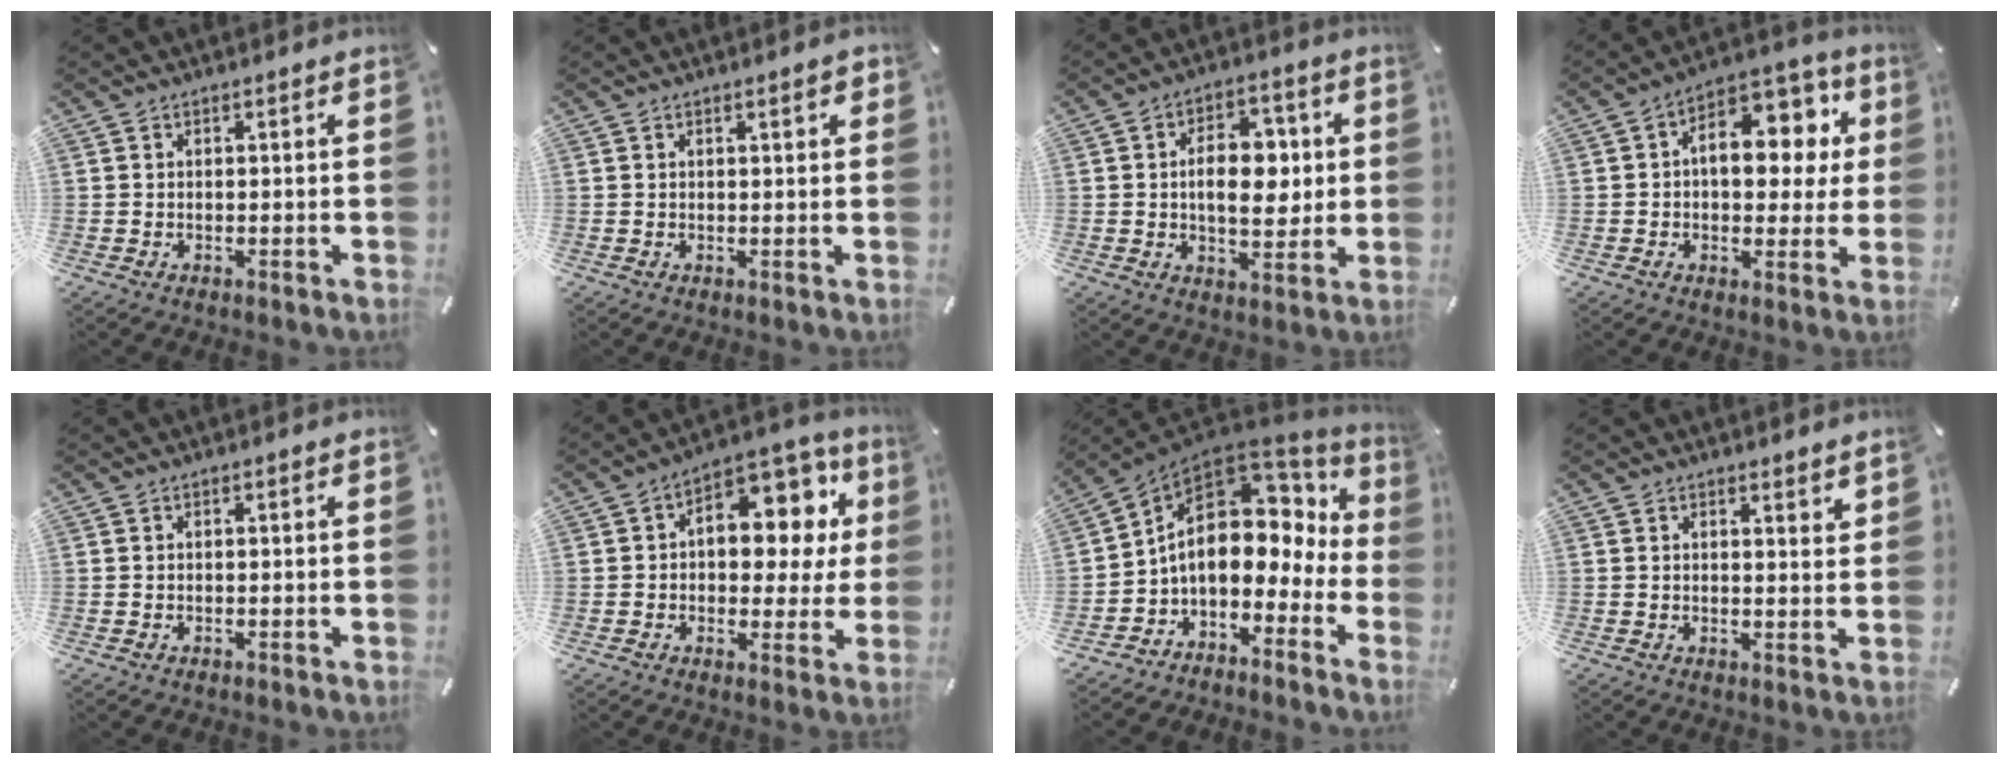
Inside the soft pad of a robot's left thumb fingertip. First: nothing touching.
{"total": 1.6, "force": [0.7, 0.4, 1.4], "torque": [-0.029, 0.003, 0.011]}
{"total": 12.0, "force": [1.3, 7.5, 9.3], "torque": [-0.121, 0.002, 0.020]}
{"total": 14.1, "force": [2.8, 8.9, 10.6], "torque": [-0.139, -0.017, 0.049]}
{"total": 0.0}
{"total": 13.1, "force": [4.1, 8.3, 9.3], "torque": [-0.116, -0.034, 0.068]}
{"total": 11.2, "force": [1.8, 7.7, 7.9], "torque": [-0.139, -0.030, 0.028]}
{"total": 2.2, "force": [2.1, 0.4, 0.6], "torque": [-0.007, -0.013, 0.037]}